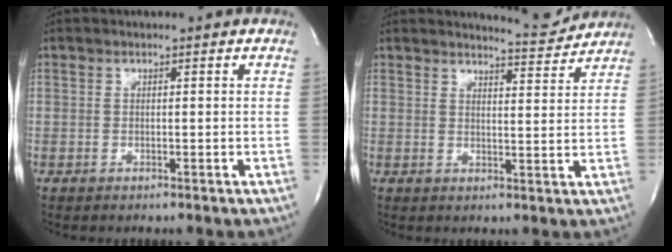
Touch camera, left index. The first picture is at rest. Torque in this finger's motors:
{"motor_torque": [0.36, -0.28, -0.16, -0.03]}